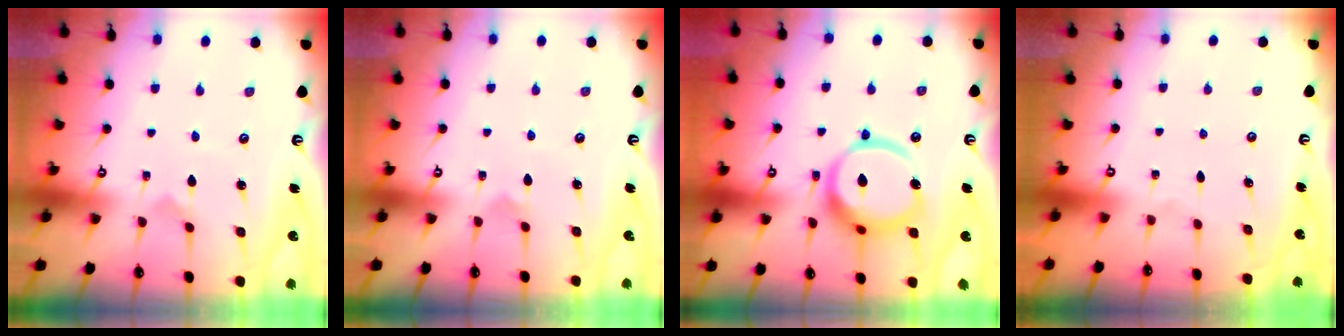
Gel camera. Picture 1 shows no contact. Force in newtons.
{"total": 3.0, "press": 3.0, "slide": 0.2}
{"total": 15.8, "press": 15.7, "slide": 2.0}
{"total": 0.0}